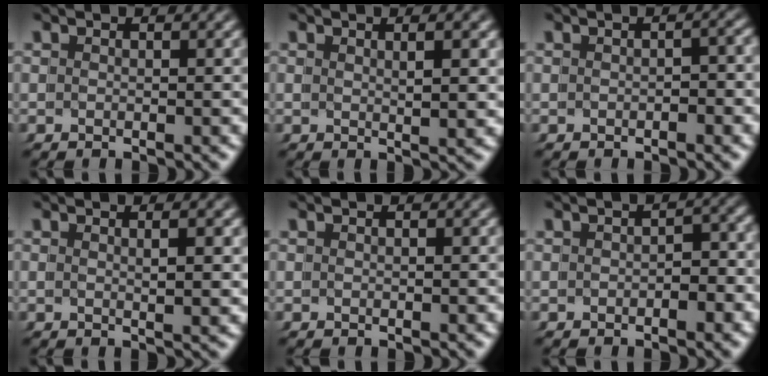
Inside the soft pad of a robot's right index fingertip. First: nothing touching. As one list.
[{"total": 1.4, "force": [0.6, -1.2, 0.4], "torque": [-0.004, -0.007, 0.018]}, {"total": 0.7, "force": [-0.6, 0.2, 0.3], "torque": [0.000, 0.002, -0.013]}, {"total": 1.4, "force": [0.3, -1.3, 0.3], "torque": [-0.002, -0.005, 0.012]}, {"total": 0.0}, {"total": 1.4, "force": [-1.1, 0.8, 0.5], "torque": [0.005, -0.001, -0.020]}]